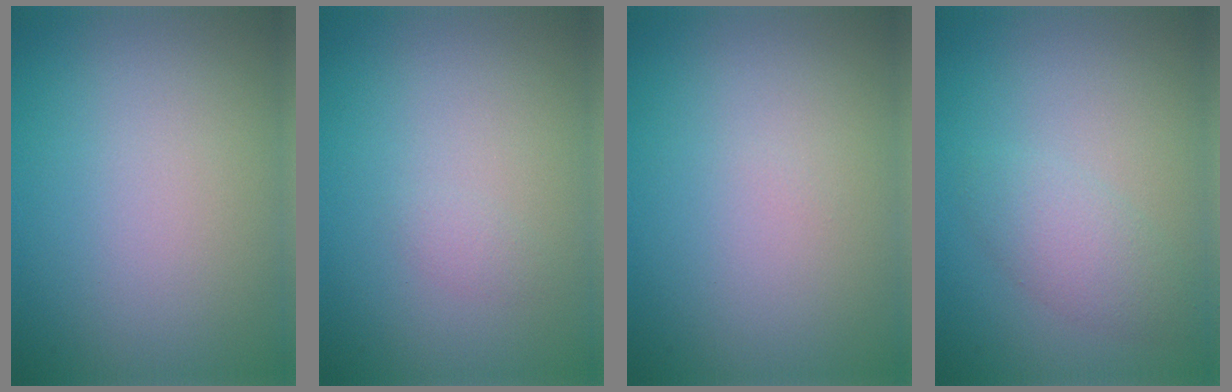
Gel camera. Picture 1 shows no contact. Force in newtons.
{"total": 0.7, "press": 0.7, "slide": 0.1}
{"total": 0.0}
{"total": 2.5, "press": 2.5, "slide": 0.1}